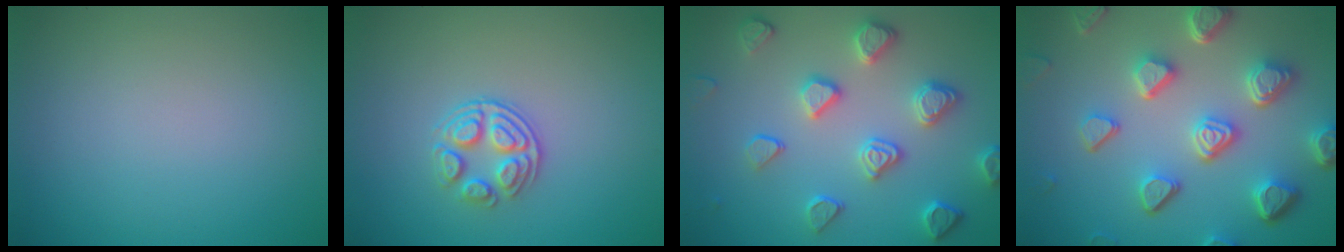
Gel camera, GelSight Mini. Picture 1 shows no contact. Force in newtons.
{"total": 3.0, "press": 2.6, "slide": 1.5}
{"total": 4.6, "press": 4.1, "slide": 2.1}
{"total": 7.1, "press": 5.5, "slide": 4.5}